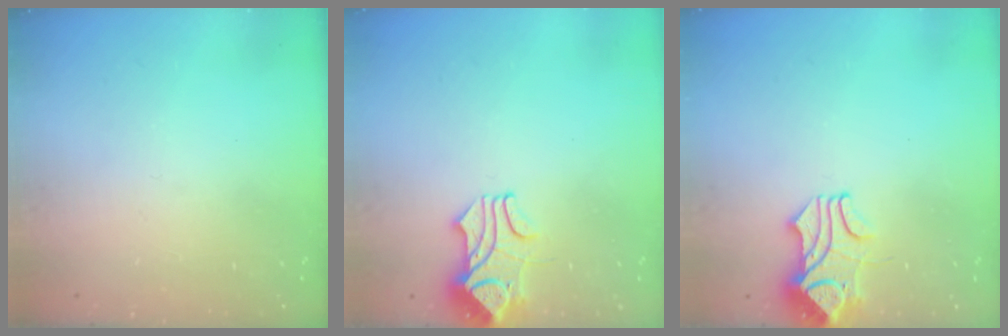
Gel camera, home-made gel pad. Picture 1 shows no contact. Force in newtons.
{"total": 1.8, "press": 1.4, "slide": 1.1}
{"total": 1.9, "press": 1.6, "slide": 1.0}